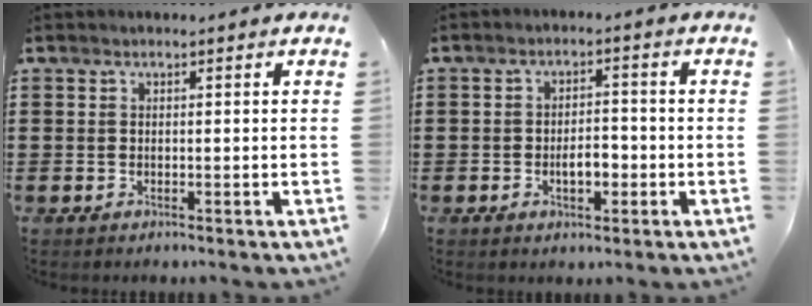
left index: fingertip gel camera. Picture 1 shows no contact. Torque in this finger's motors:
{"motor_torque": [0.13, 0.05, 0.08, 0.06]}